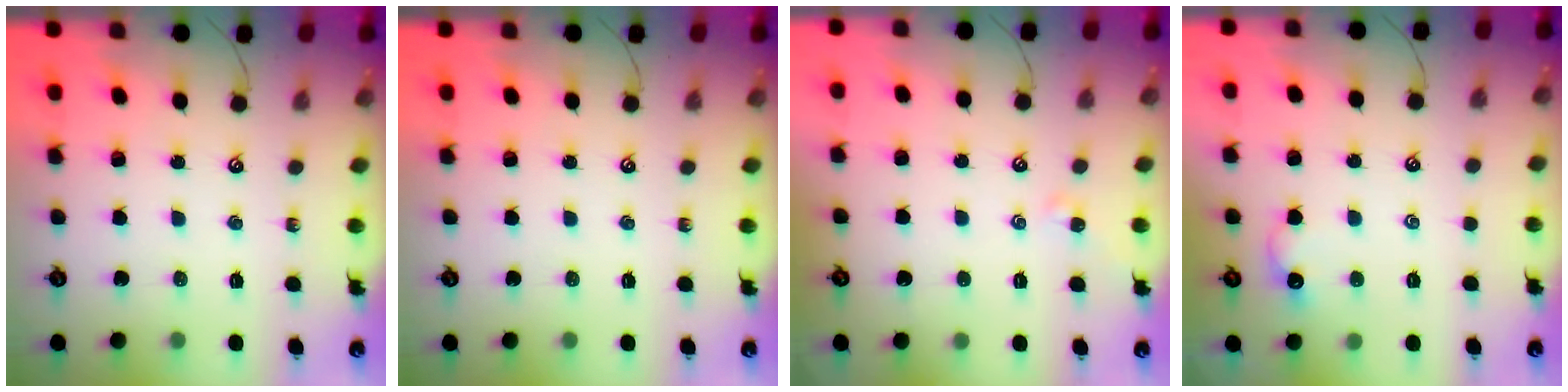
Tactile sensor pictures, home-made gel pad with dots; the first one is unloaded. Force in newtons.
{"total": 0.0}
{"total": 0.0}
{"total": 1.1, "press": 0.9, "slide": 0.5}